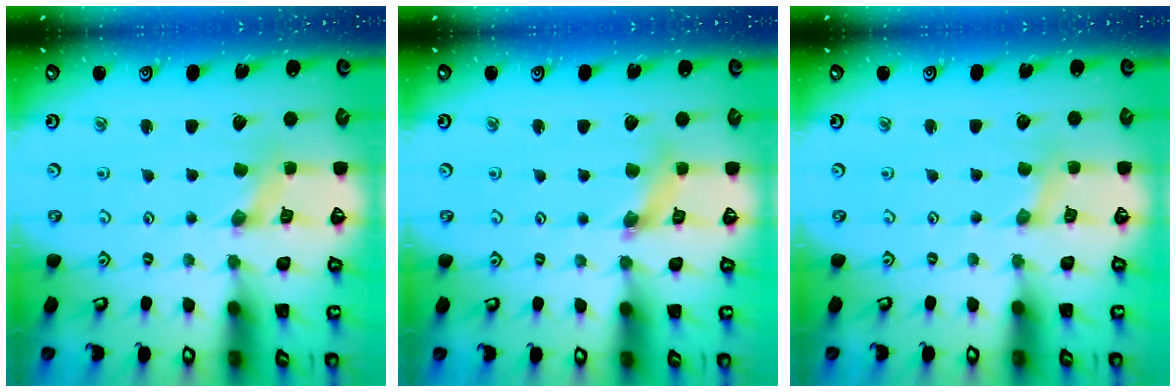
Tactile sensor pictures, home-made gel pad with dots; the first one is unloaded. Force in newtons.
{"total": 3.6, "press": 3.5, "slide": 0.4}
{"total": 0.6, "press": 0.6, "slide": 0.1}